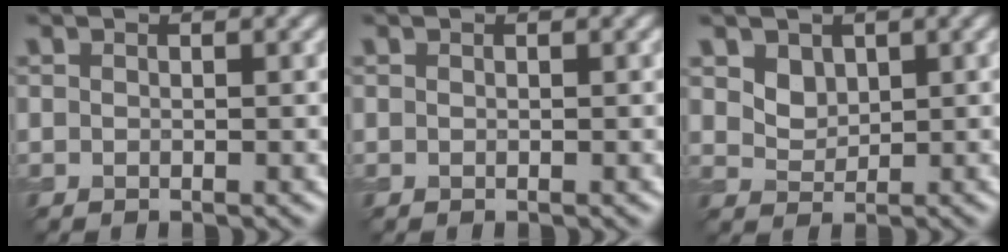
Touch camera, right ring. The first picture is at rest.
{"total": 0.0}
{"total": 2.1, "force": [1.1, 1.5, 0.9], "torque": [-0.021, -0.011, 0.030]}